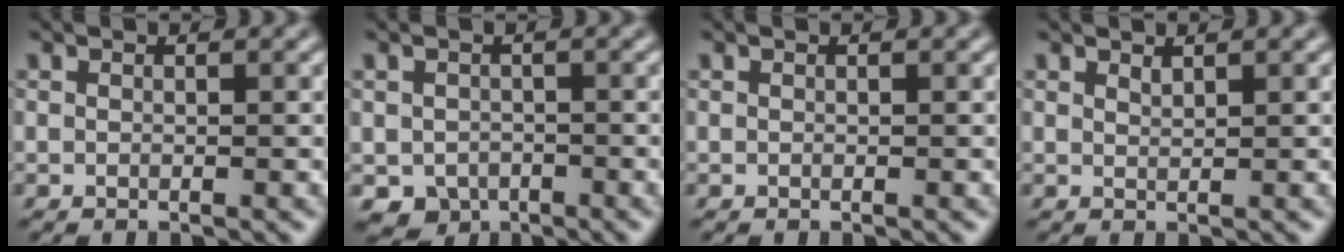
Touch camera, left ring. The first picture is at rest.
{"total": 2.6, "force": [-1.2, 2.1, 0.9], "torque": [-0.013, -0.009, -0.022]}
{"total": 0.0}
{"total": 0.7, "force": [0.7, 0.1, 0.2], "torque": [-0.002, -0.002, 0.015]}